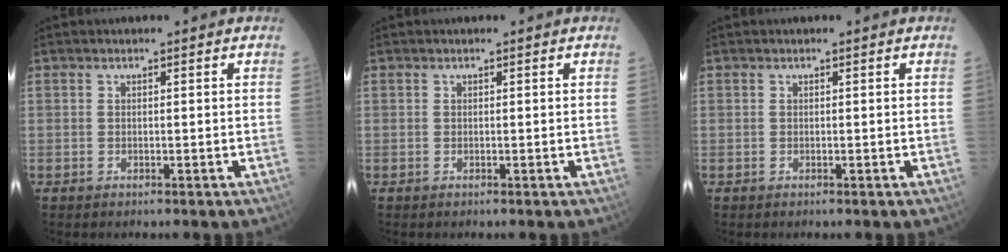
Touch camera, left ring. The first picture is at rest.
{"total": 0.0}
{"total": 0.0}